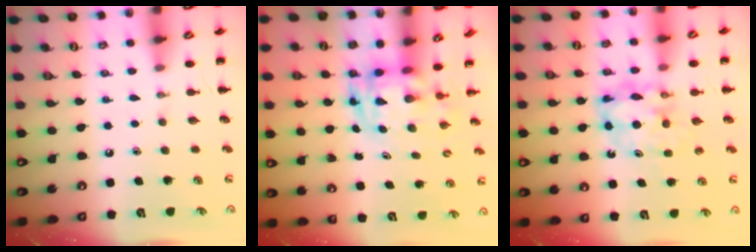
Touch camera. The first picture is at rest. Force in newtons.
{"total": 3.1, "press": 3.0, "slide": 0.6}
{"total": 8.0, "press": 7.8, "slide": 1.5}